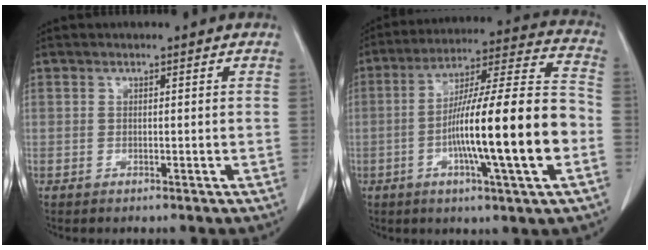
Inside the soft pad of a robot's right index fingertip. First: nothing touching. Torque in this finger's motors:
{"motor_torque": [1.88, -0.25, 1.05, 0.21]}